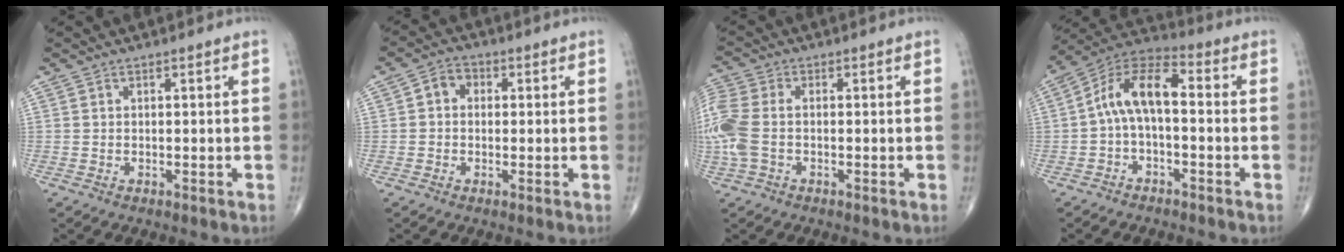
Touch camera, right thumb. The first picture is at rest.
{"total": 4.0, "force": [0.4, 3.3, 2.2], "torque": [-0.021, 0.014, -0.002]}
{"total": 9.4, "force": [-0.9, 5.8, 7.4], "torque": [-0.210, 0.016, -0.022]}
{"total": 10.3, "force": [-0.5, 5.1, 9.0], "torque": [-0.159, 0.045, -0.021]}